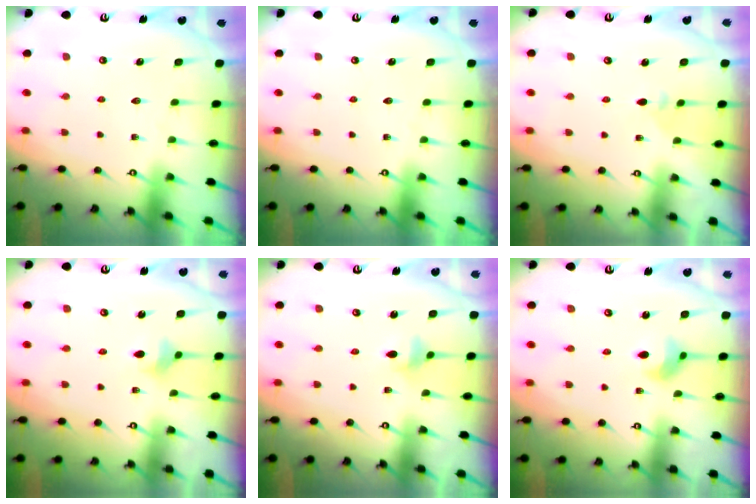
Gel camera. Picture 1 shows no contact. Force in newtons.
{"total": 0.0}
{"total": 2.9, "press": 2.8, "slide": 0.6}
{"total": 3.3, "press": 3.2, "slide": 0.6}
{"total": 2.8, "press": 2.8, "slide": 0.4}
{"total": 4.9, "press": 4.9, "slide": 0.5}